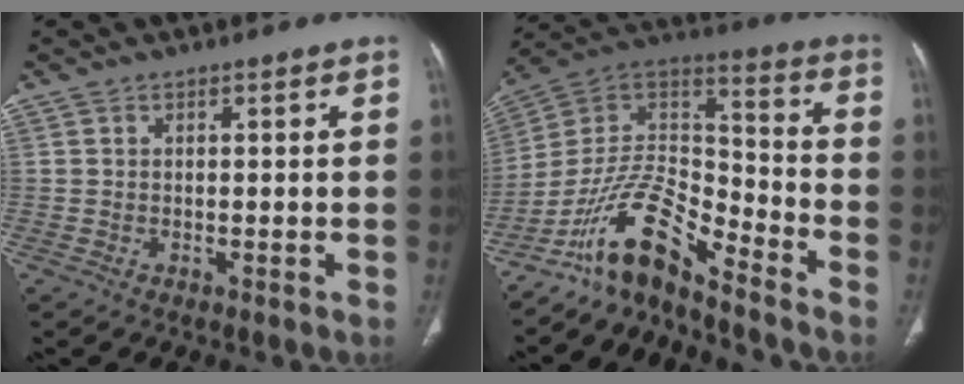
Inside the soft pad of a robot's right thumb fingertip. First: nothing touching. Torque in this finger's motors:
{"motor_torque": [2.79, 0.29, 1.41, -1.36, 0.45]}